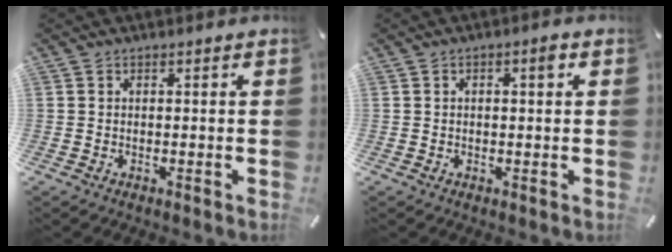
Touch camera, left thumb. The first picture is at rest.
{"total": 2.5, "force": [0.6, 1.0, 2.3], "torque": [-0.029, 0.001, 0.004]}